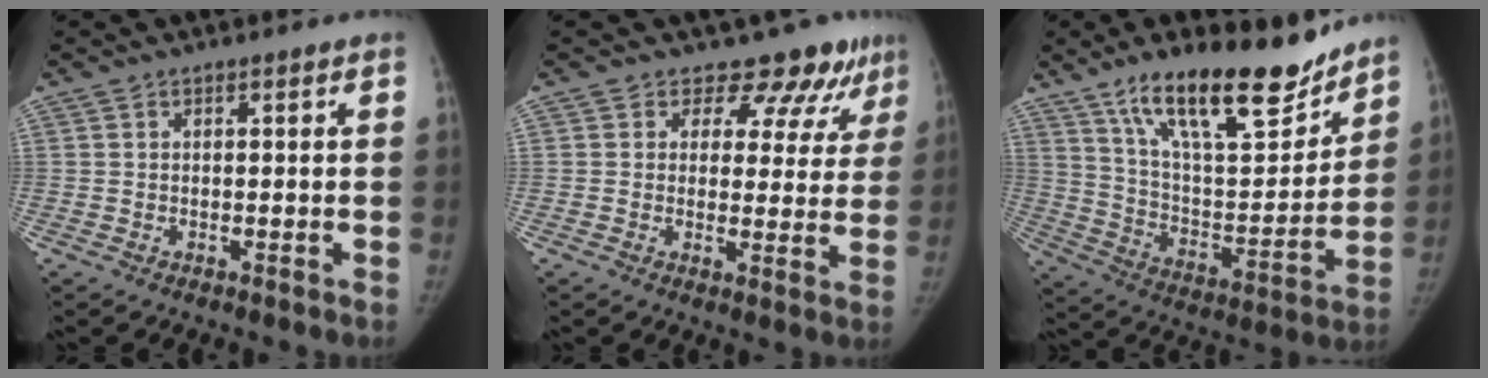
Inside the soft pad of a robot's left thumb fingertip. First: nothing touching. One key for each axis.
{"total": 9.6, "fx": 7.6, "fy": 5.5, "fz": 2.2, "tx": 0.025, "ty": -0.036, "tz": 0.071}
{"total": 23.0, "fx": 16.6, "fy": 7.6, "fz": 14.1, "tx": -0.183, "ty": -0.082, "tz": 0.279}